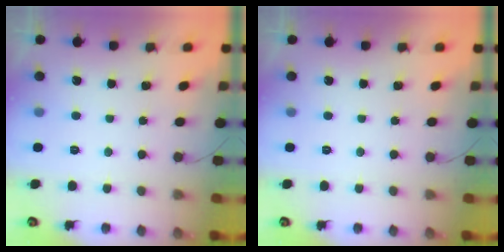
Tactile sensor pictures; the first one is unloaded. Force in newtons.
{"total": 0.0}